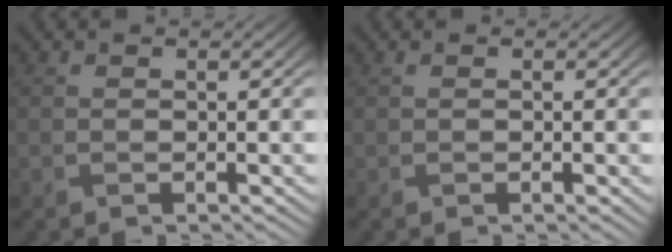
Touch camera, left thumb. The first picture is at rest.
{"total": 0.5, "force": [0.2, -0.5, -0.1], "torque": [0.004, 0.005, 0.004]}